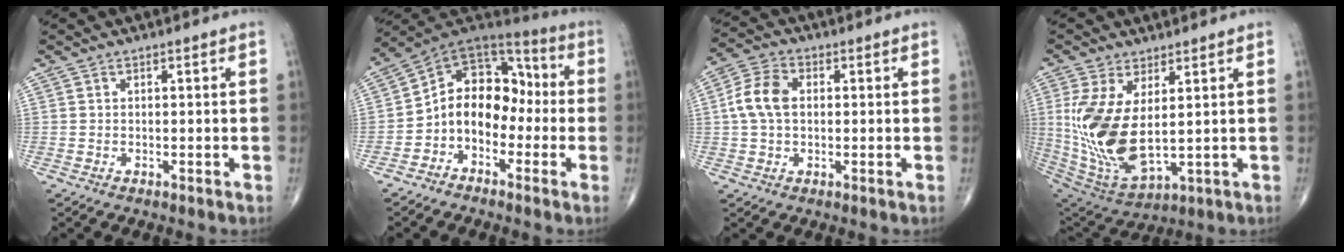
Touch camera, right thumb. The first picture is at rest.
{"total": 12.8, "force": [-2.8, 9.4, 8.2], "torque": [-0.094, 0.070, -0.063]}
{"total": 7.5, "force": [0.6, 5.1, 5.5], "torque": [-0.113, 0.019, 0.005]}
{"total": 16.2, "force": [1.8, 7.9, 14.1], "torque": [-0.299, -0.023, 0.058]}